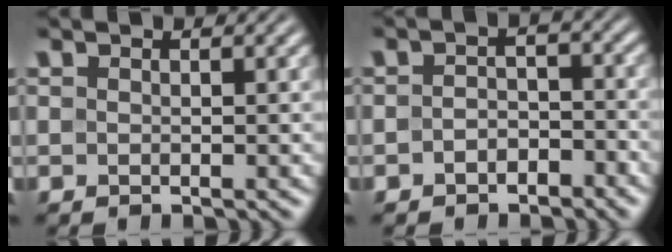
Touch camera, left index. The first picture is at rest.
{"total": 2.3, "force": [-1.4, 1.4, 1.2], "torque": [-0.020, 0.006, -0.026]}